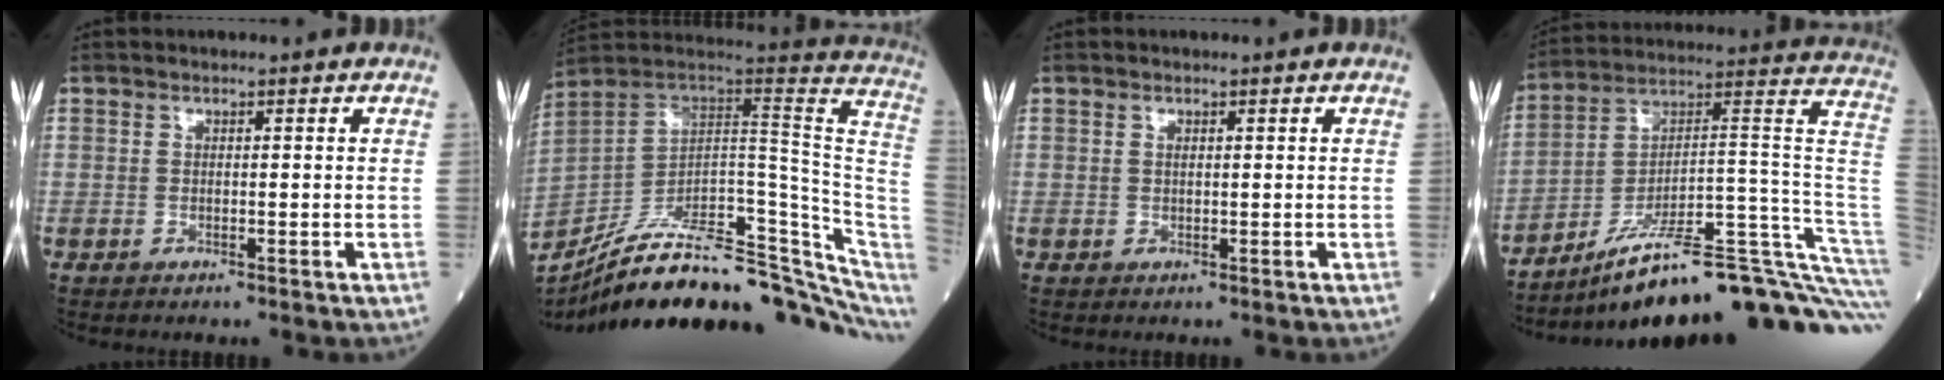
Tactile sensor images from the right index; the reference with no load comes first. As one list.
[{"total": 26.8, "force": [-18.9, 7.3, 17.5], "torque": [-0.195, 0.040, -0.282]}, {"total": 0.5, "force": [0.3, 0.2, 0.4], "torque": [-0.010, -0.001, 0.005]}, {"total": 29.0, "force": [-22.2, 1.0, 18.6], "torque": [-0.126, 0.035, -0.324]}]